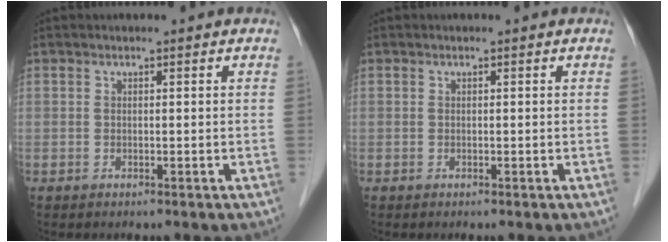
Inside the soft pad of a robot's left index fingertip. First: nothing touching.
{"total": 0.0}